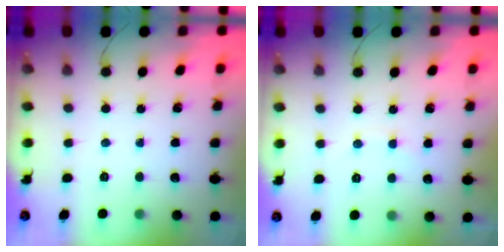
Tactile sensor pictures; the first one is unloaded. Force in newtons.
{"total": 4.1, "press": 4.0, "slide": 0.9}